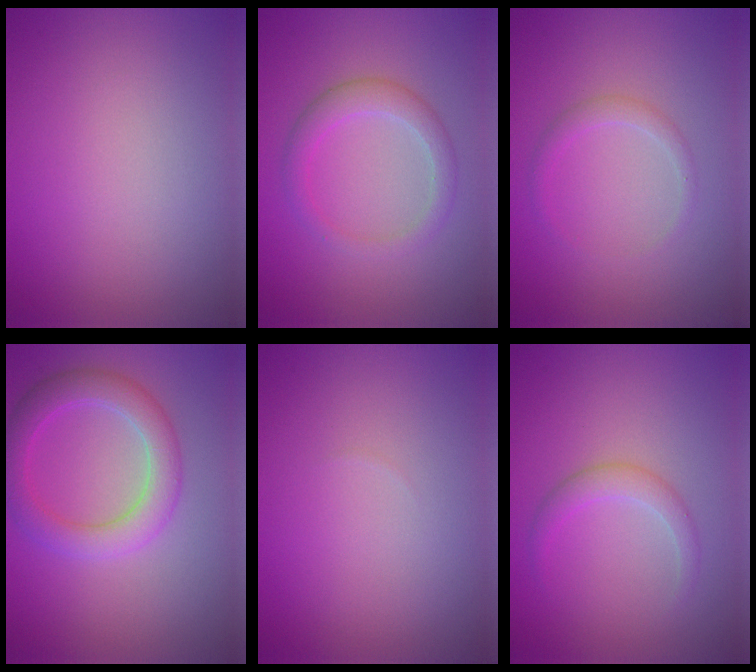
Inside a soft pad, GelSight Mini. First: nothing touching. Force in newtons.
{"total": 2.7, "press": 2.7, "slide": 0.2}
{"total": 1.2, "press": 1.2, "slide": 0.0}
{"total": 4.2, "press": 4.2, "slide": 0.1}
{"total": 0.0}
{"total": 1.7, "press": 1.7, "slide": 0.0}